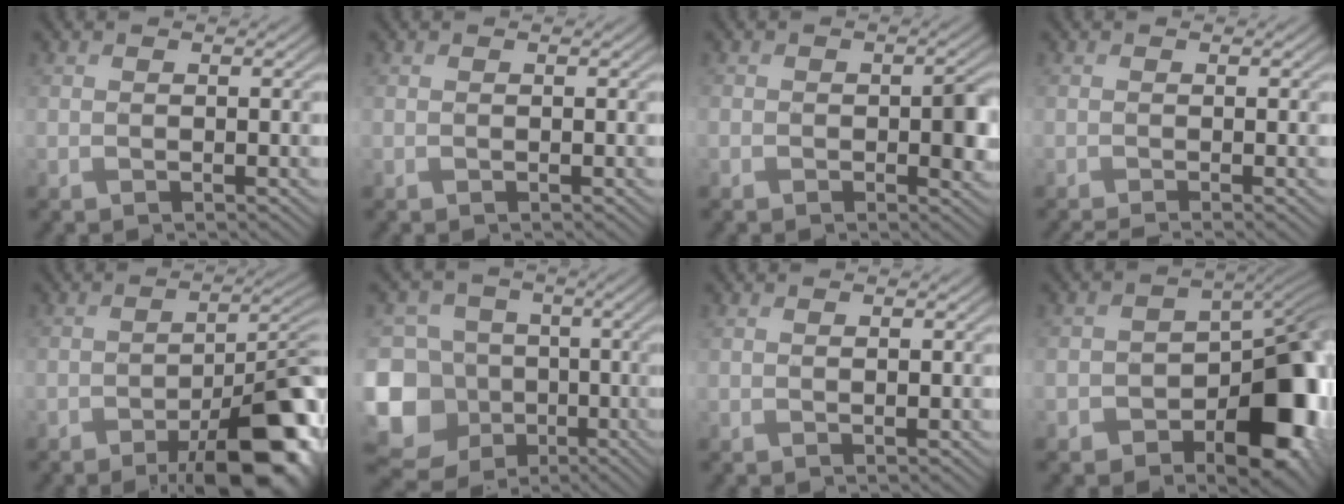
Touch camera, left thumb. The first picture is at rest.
{"total": 0.0}
{"total": 3.2, "force": [-0.6, 2.3, 2.2], "torque": [-0.036, -0.010, -0.011]}
{"total": 2.0, "force": [-1.1, 0.4, 1.6], "torque": [-0.018, -0.005, -0.025]}
{"total": 12.4, "force": [-6.2, 5.0, 9.5], "torque": [-0.116, -0.009, -0.087]}
{"total": 17.2, "force": [-4.8, 15.5, 5.8], "torque": [-0.208, 0.000, -0.095]}
{"total": 0.7, "force": [0.4, 0.1, 0.6], "torque": [-0.010, 0.000, 0.007]}
{"total": 16.6, "force": [-6.6, 11.1, 10.4], "torque": [-0.126, -0.029, -0.092]}